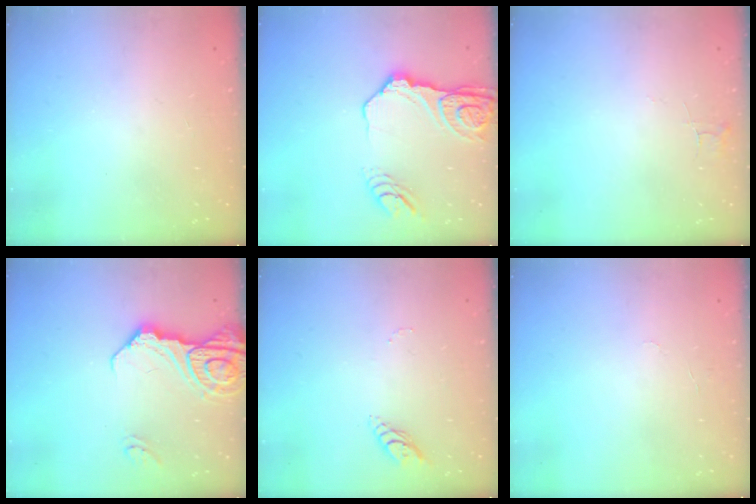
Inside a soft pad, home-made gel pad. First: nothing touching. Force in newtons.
{"total": 15.8, "press": 15.7, "slide": 1.9}
{"total": 3.7, "press": 3.7, "slide": 0.2}
{"total": 13.4, "press": 13.3, "slide": 1.5}
{"total": 5.3, "press": 5.3, "slide": 0.3}
{"total": 3.6, "press": 3.6, "slide": 0.3}